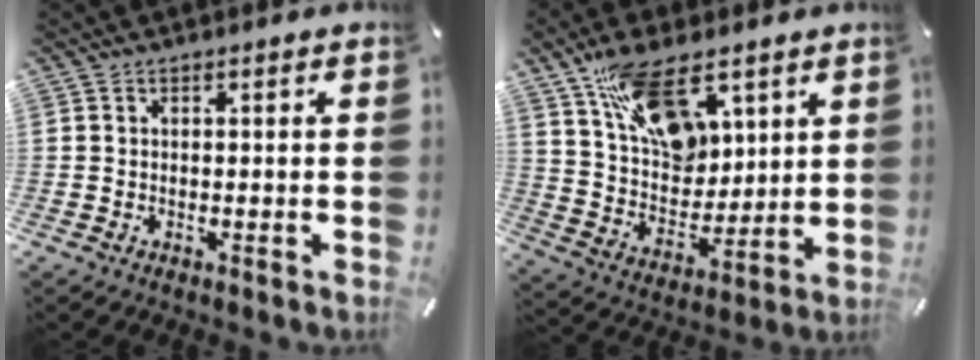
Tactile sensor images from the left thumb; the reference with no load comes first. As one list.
[{"total": 16.8, "force": [9.8, 9.8, 9.4], "torque": [-0.173, -0.042, 0.185]}]